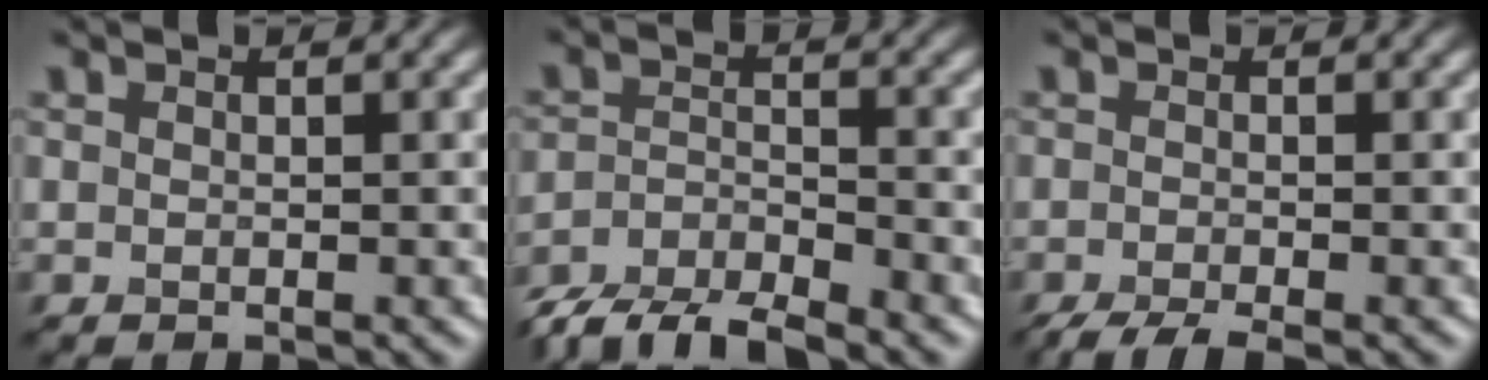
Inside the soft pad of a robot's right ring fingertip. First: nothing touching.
{"total": 6.1, "force": [-5.4, 1.4, 2.4], "torque": [-0.044, -0.013, -0.101]}
{"total": 3.5, "force": [-2.7, 0.6, 2.2], "torque": [-0.036, -0.006, -0.054]}